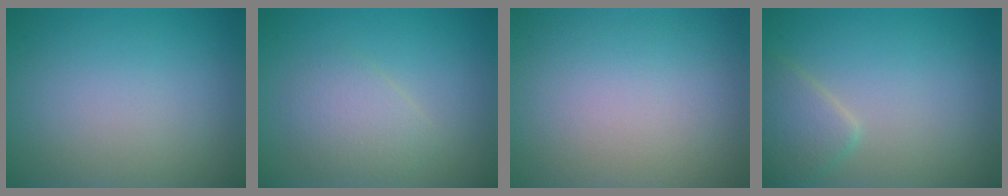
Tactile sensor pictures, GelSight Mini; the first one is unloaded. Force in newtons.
{"total": 2.6, "press": 2.6, "slide": 0.1}
{"total": 0.0}
{"total": 2.7, "press": 2.7, "slide": 0.1}